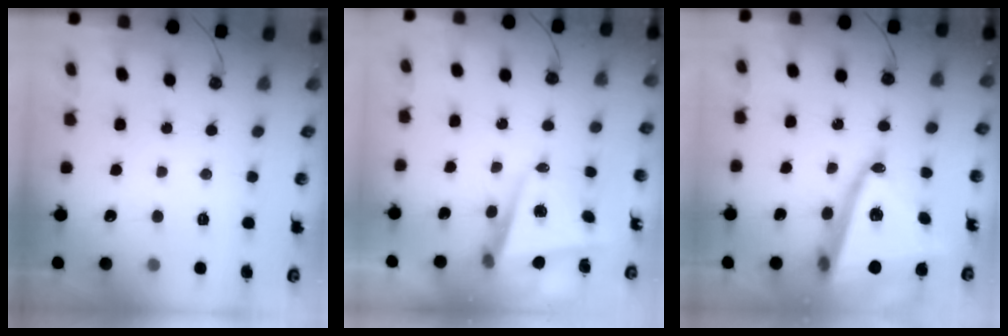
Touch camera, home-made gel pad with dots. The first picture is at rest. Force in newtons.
{"total": 5.8, "press": 5.7, "slide": 1.0}
{"total": 21.0, "press": 20.8, "slide": 2.6}